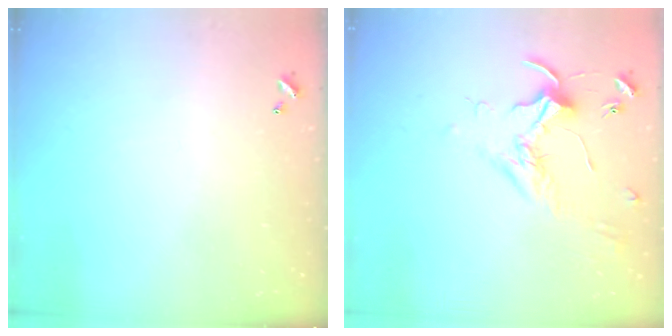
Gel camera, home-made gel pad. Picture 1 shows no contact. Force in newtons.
{"total": 1.7, "press": 1.7, "slide": 0.4}